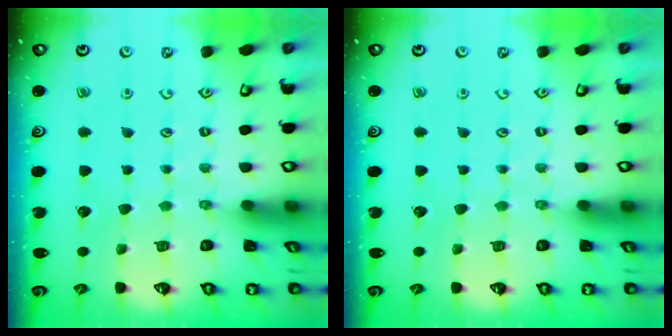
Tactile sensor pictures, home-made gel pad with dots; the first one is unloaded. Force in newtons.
{"total": 0.0}